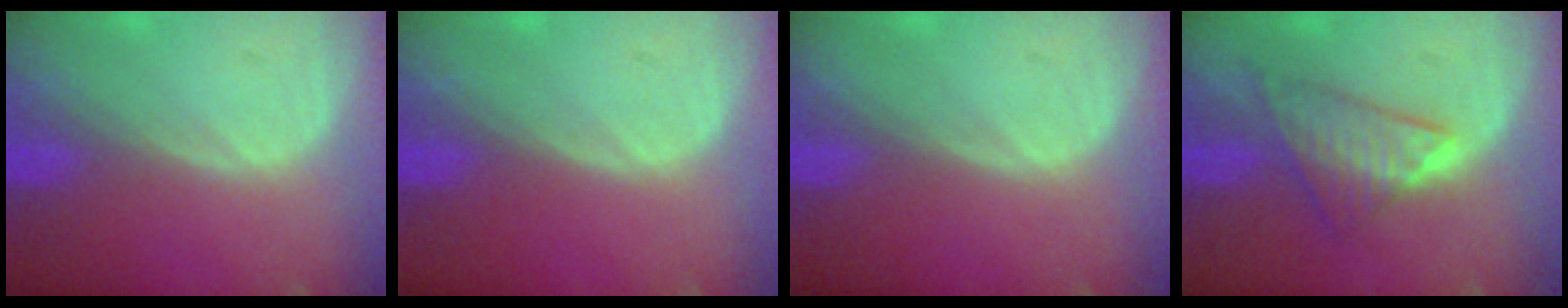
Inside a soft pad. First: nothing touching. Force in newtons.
{"total": 0.0}
{"total": 0.0}
{"total": 6.1, "press": 6.0, "slide": 1.2}